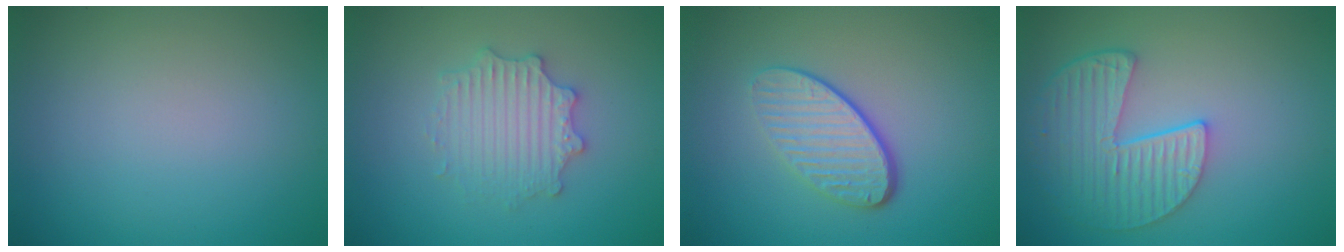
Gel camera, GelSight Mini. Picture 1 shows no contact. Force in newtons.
{"total": 3.6, "press": 3.5, "slide": 0.6}
{"total": 4.2, "press": 2.9, "slide": 3.0}
{"total": 5.4, "press": 4.4, "slide": 3.2}